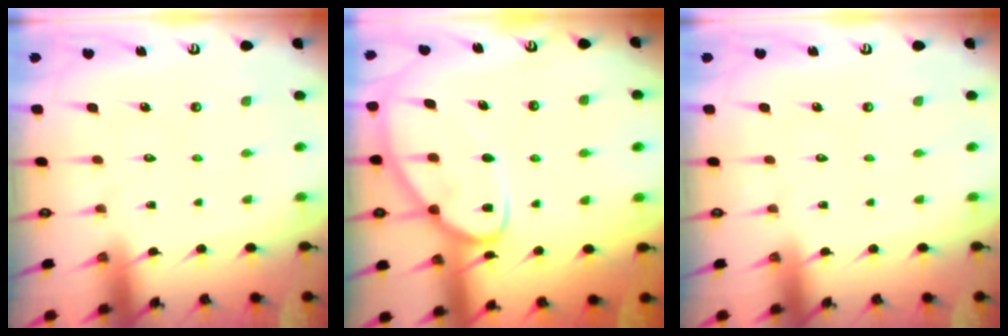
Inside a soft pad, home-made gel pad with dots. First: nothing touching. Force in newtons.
{"total": 11.6, "press": 11.5, "slide": 1.2}
{"total": 0.0}